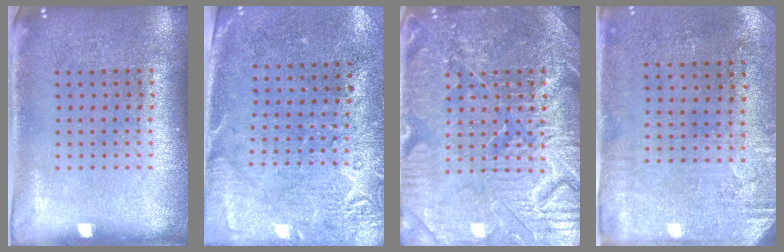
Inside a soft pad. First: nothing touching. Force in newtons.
{"total": 2.8, "press": 2.3, "slide": 1.5}
{"total": 5.0, "press": 4.9, "slide": 0.7}
{"total": 2.8, "press": 2.4, "slide": 1.6}